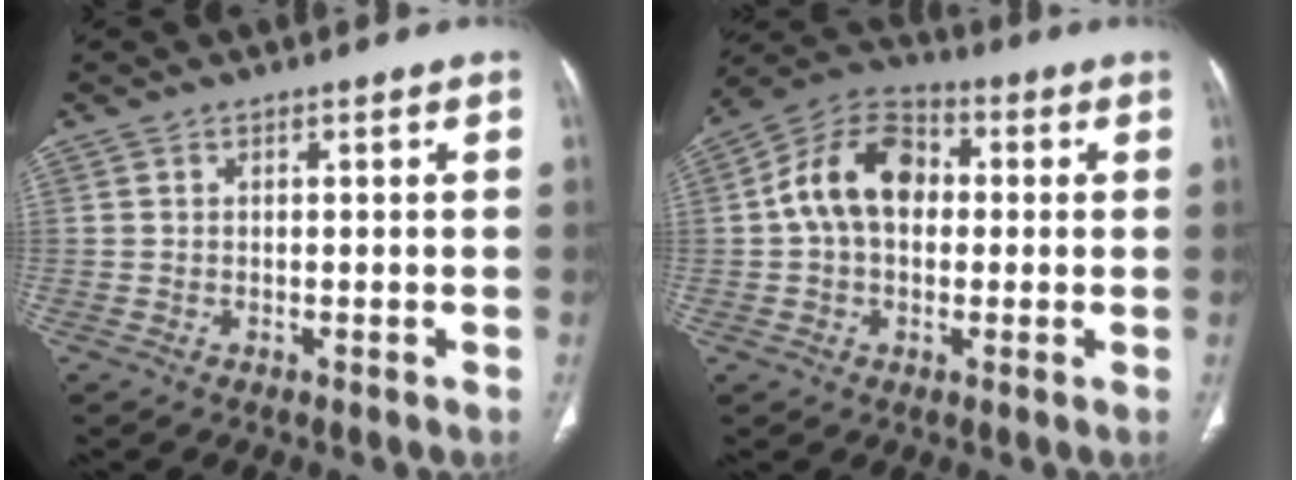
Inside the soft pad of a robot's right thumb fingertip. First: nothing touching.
{"total": 13.0, "force": [1.0, 9.1, 9.2], "torque": [-0.149, 0.030, 0.005]}